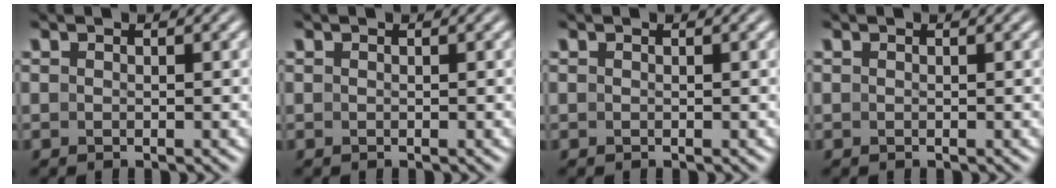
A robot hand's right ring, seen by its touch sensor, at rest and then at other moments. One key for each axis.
{"total": 0.0}
{"total": 0.0}
{"total": 0.0}